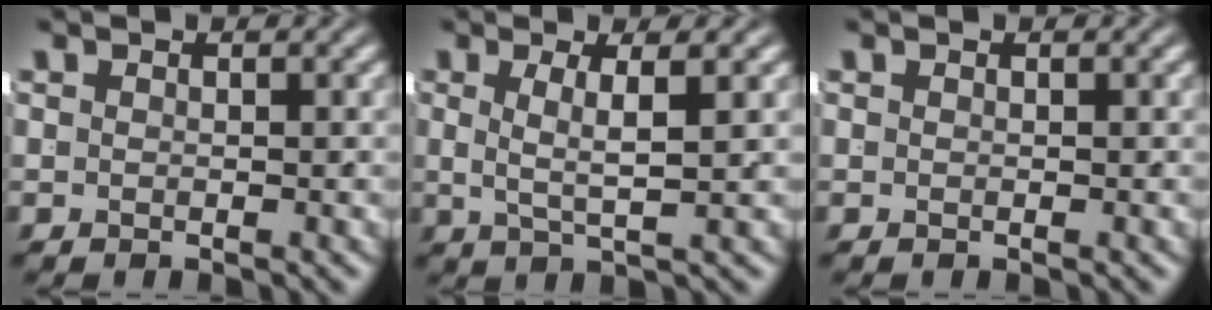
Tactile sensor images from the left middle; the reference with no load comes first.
{"total": 2.9, "force": [0.7, -0.2, 2.8], "torque": [-0.046, -0.007, 0.017]}
{"total": 0.0}